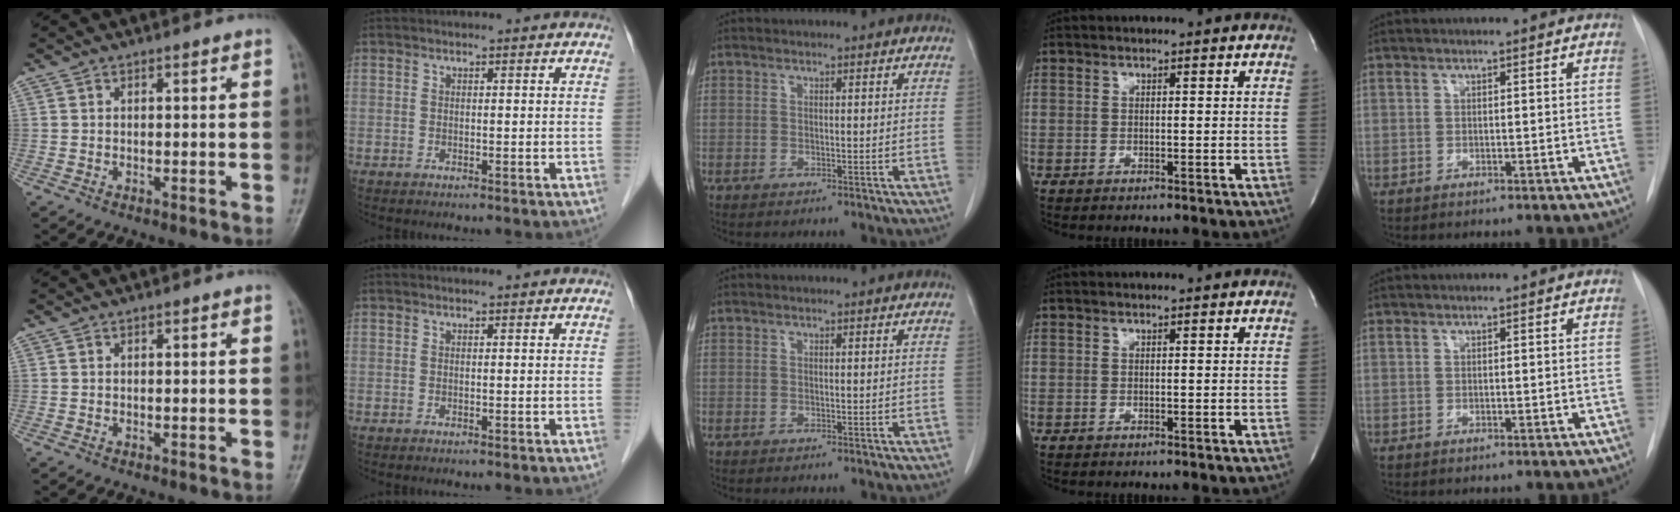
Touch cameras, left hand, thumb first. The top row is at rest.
{}